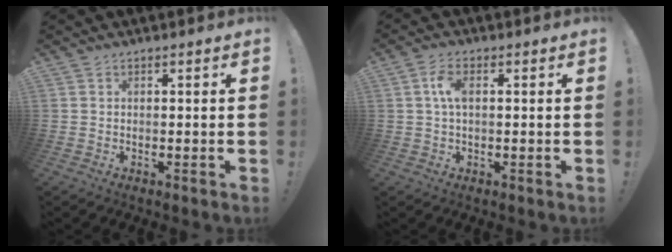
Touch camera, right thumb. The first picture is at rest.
{"total": 5.1, "force": [0.8, 2.6, 4.3], "torque": [-0.089, 0.008, 0.012]}